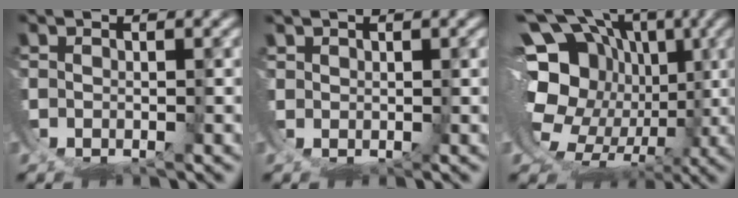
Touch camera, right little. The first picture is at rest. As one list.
[{"total": 1.0, "force": [0.9, -0.4, -0.1], "torque": [0.000, 0.002, 0.023]}, {"total": 19.2, "force": [0.5, 15.4, 11.4], "torque": [-0.216, -0.044, 0.015]}]